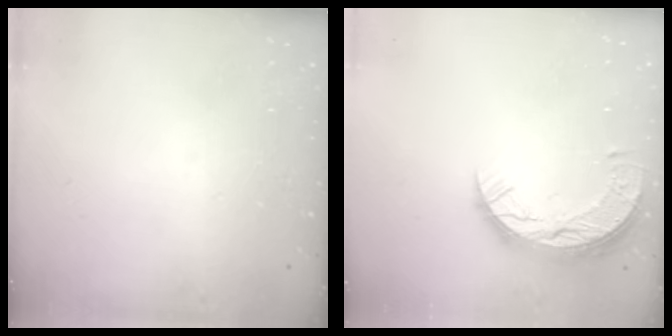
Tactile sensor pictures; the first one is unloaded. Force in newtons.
{"total": 10.7, "press": 10.7, "slide": 0.8}